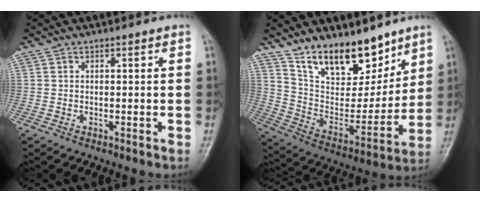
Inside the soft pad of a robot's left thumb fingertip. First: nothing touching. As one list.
[{"total": 17.5, "force": [12.6, 8.0, 9.2], "torque": [-0.095, -0.077, 0.231]}]